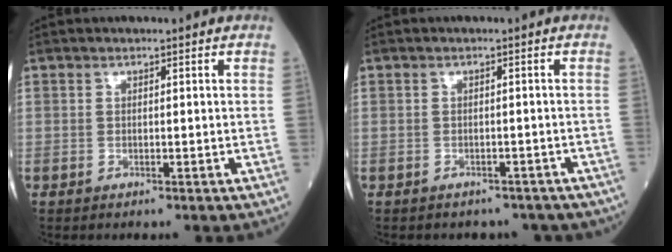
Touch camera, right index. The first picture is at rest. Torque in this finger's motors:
{"motor_torque": [1.00, -1.14, 0.11, 0.04]}